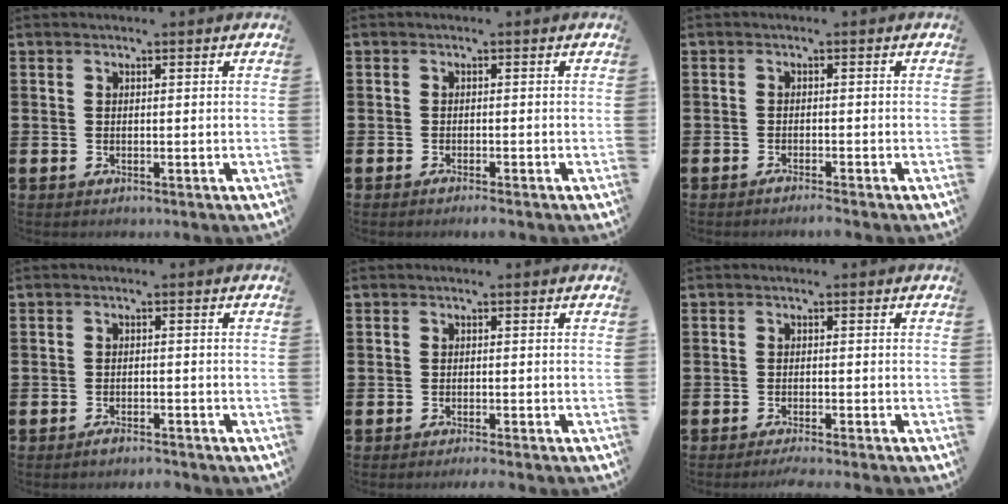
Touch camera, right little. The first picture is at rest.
{"total": 1.0, "force": [-0.7, 0.1, 0.7], "torque": [-0.012, -0.003, -0.013]}
{"total": 1.2, "force": [-1.1, 0.0, 0.6], "torque": [-0.010, -0.003, -0.020]}
{"total": 1.9, "force": [-1.8, 0.2, 0.6], "torque": [-0.014, 0.004, -0.035]}
{"total": 1.0, "force": [-0.9, -0.1, 0.4], "torque": [-0.006, -0.003, -0.018]}
{"total": 1.3, "force": [-1.2, -0.2, 0.6], "torque": [-0.006, 0.000, -0.023]}